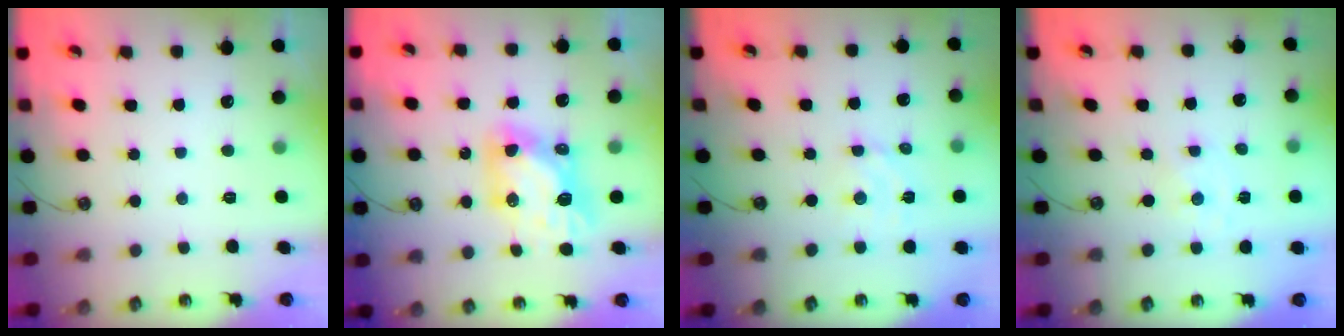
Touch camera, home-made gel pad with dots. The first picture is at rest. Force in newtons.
{"total": 10.4, "press": 10.3, "slide": 1.0}
{"total": 3.3, "press": 3.3, "slide": 0.3}
{"total": 0.0}